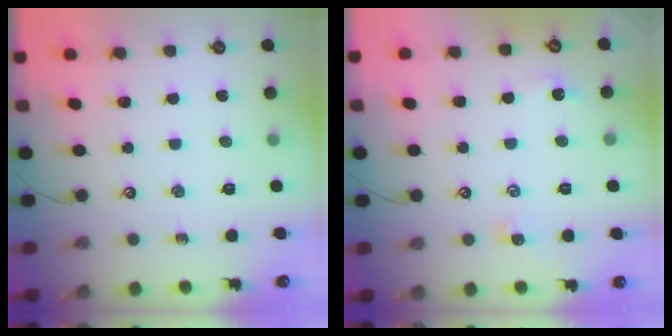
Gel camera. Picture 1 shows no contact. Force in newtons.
{"total": 1.0, "press": 0.9, "slide": 0.5}